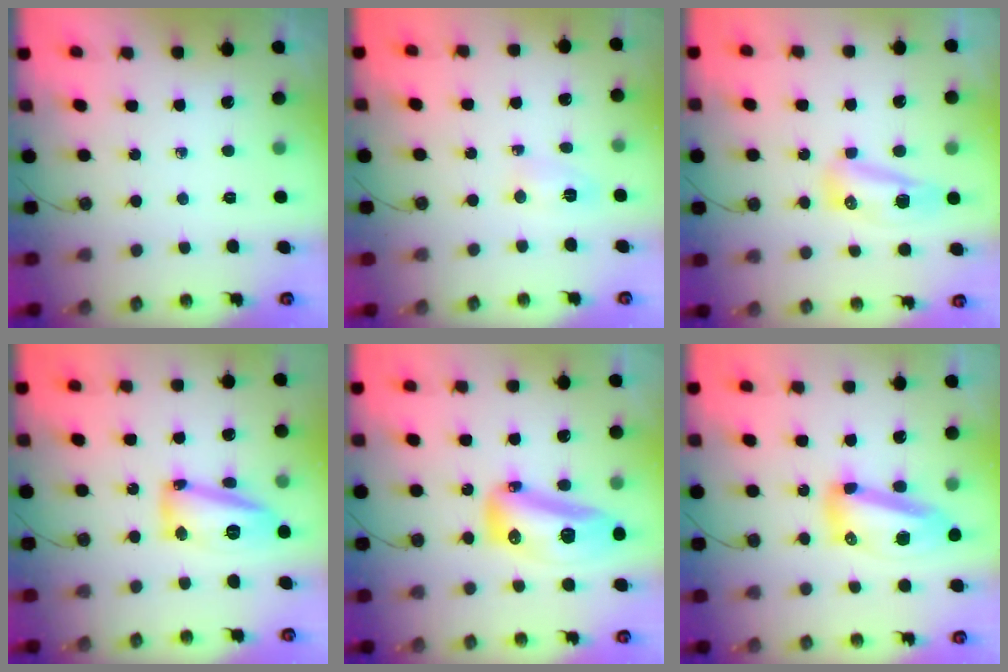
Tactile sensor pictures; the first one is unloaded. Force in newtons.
{"total": 3.0, "press": 2.8, "slide": 1.1}
{"total": 8.4, "press": 8.2, "slide": 2.0}
{"total": 18.4, "press": 15.6, "slide": 9.7}
{"total": 15.6, "press": 15.5, "slide": 1.5}
{"total": 13.8, "press": 13.7, "slide": 1.4}